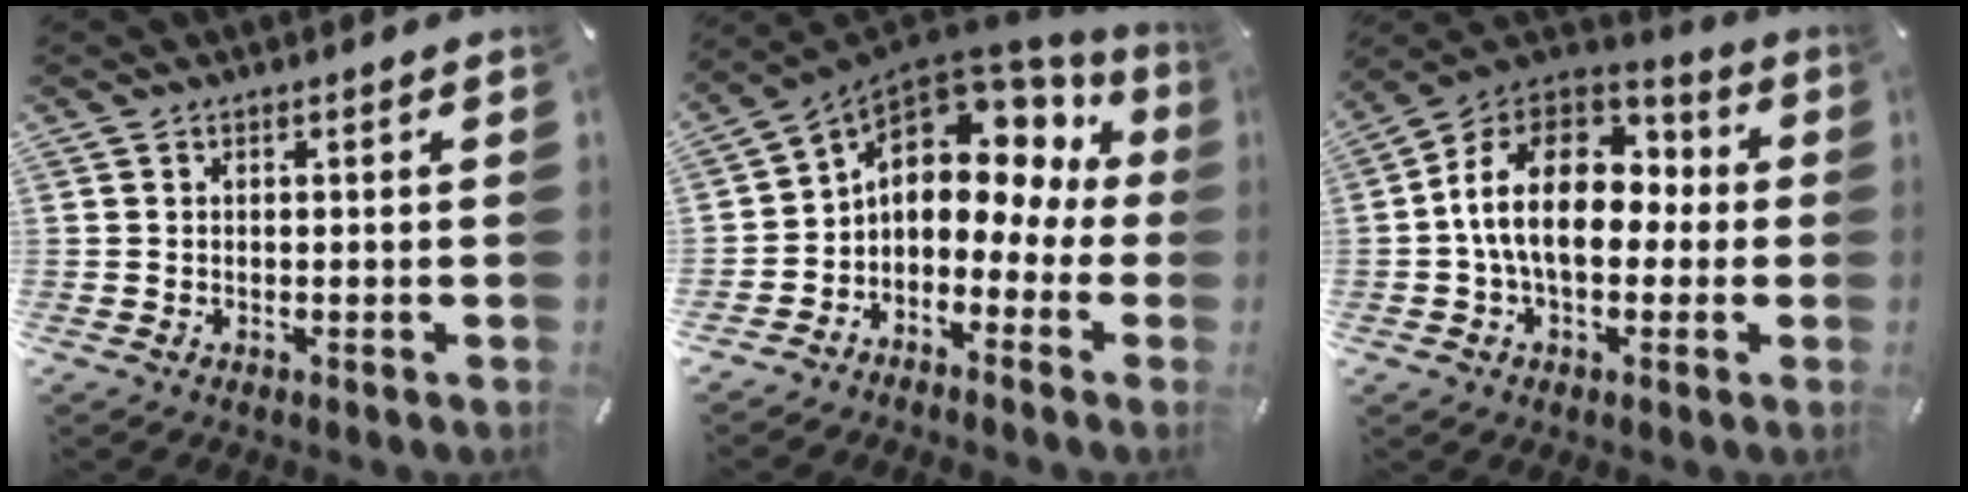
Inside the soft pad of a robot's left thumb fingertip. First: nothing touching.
{"total": 9.0, "force": [2.7, 6.5, 5.7], "torque": [-0.098, -0.034, 0.039]}
{"total": 18.6, "force": [0.0, 12.5, 13.8], "torque": [-0.256, 0.015, -0.001]}